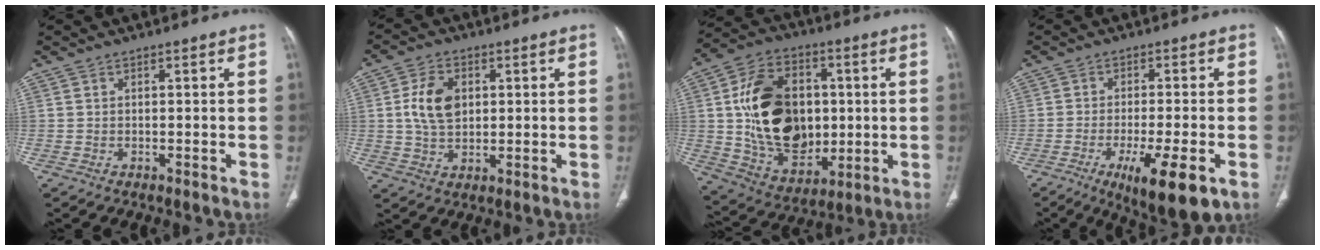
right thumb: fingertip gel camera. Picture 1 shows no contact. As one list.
[{"total": 8.4, "force": [1.5, 5.6, 6.0], "torque": [-0.102, -0.002, 0.029]}, {"total": 22.4, "force": [1.5, 15.7, 15.9], "torque": [-0.243, -0.002, 0.044]}, {"total": 12.0, "force": [-5.3, 2.8, 10.4], "torque": [-0.163, -0.009, -0.077]}]